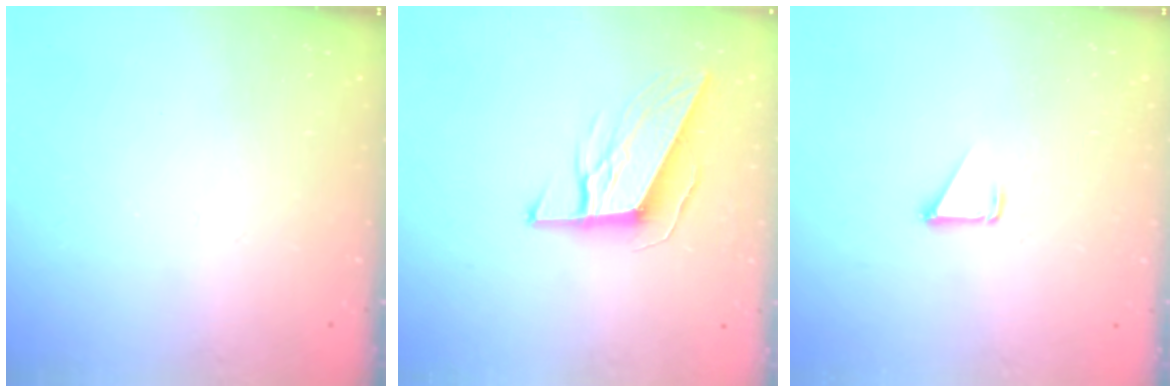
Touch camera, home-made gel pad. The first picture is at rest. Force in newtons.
{"total": 10.3, "press": 10.0, "slide": 2.8}
{"total": 1.3, "press": 1.3, "slide": 0.1}